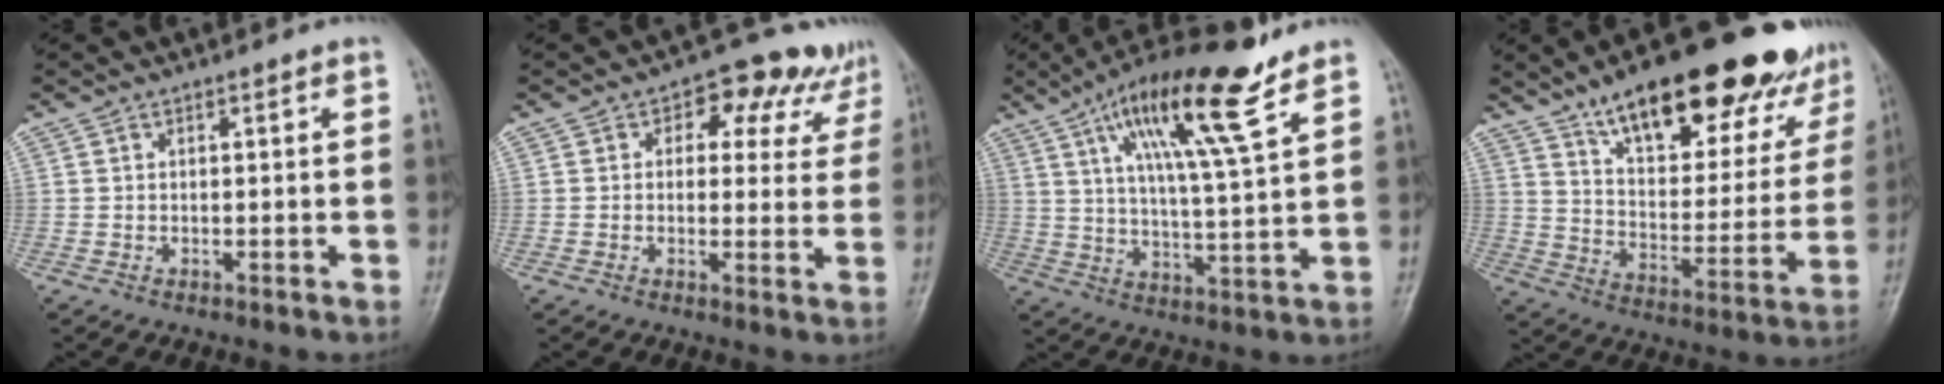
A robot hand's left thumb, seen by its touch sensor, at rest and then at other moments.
{"total": 9.7, "force": [5.1, 6.3, 5.2], "torque": [-0.011, -0.008, 0.054]}
{"total": 16.9, "force": [9.8, 3.1, 13.4], "torque": [-0.220, -0.035, 0.167]}
{"total": 27.0, "force": [18.4, 9.8, 17.1], "torque": [-0.202, -0.060, 0.275]}